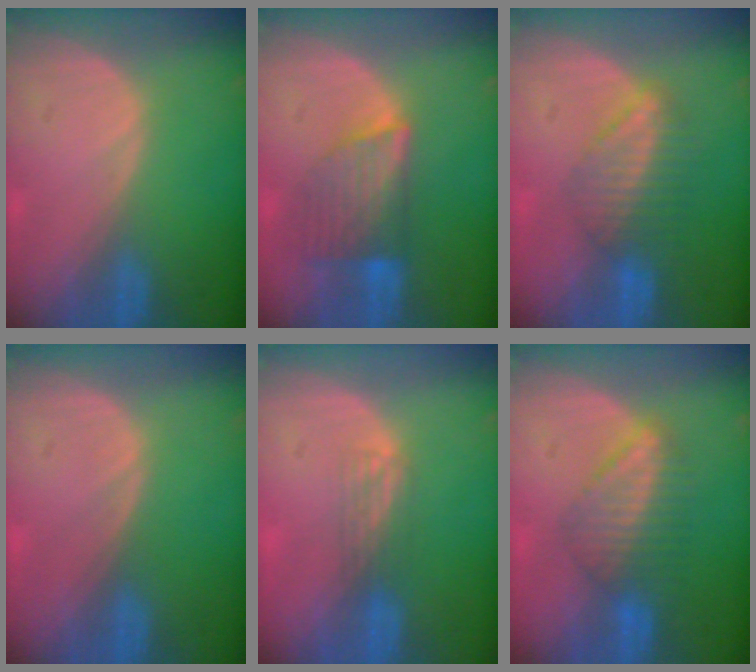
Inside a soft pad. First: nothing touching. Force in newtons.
{"total": 7.0, "press": 6.4, "slide": 2.8}
{"total": 6.6, "press": 5.9, "slide": 3.1}
{"total": 0.0}
{"total": 2.2, "press": 1.8, "slide": 1.2}
{"total": 6.3, "press": 6.1, "slide": 1.4}